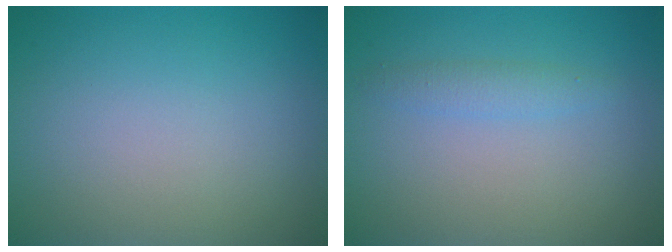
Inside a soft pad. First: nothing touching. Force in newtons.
{"total": 1.5, "press": 1.4, "slide": 0.1}